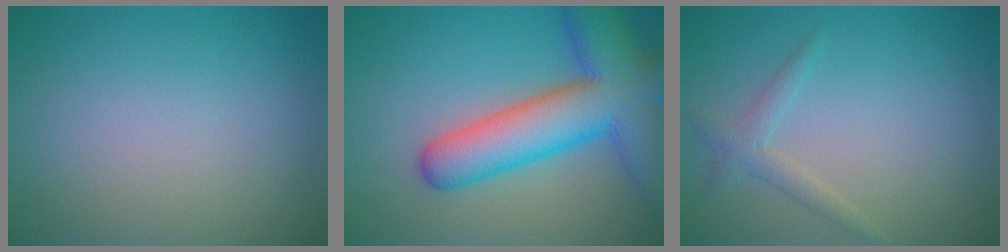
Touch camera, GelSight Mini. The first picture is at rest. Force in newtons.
{"total": 10.8, "press": 10.8, "slide": 0.6}
{"total": 1.7, "press": 1.7, "slide": 0.1}